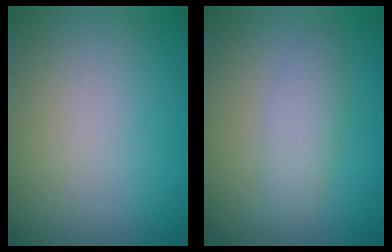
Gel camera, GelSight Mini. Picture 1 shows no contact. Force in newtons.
{"total": 2.2, "press": 2.2, "slide": 0.2}